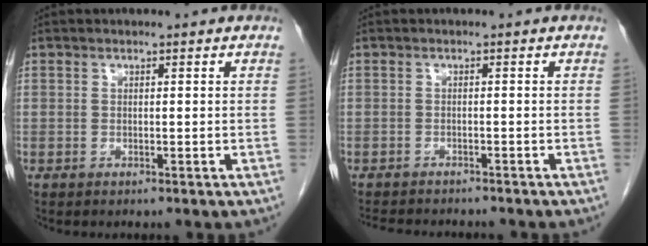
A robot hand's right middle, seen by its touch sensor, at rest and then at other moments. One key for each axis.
{"total": 7.7, "fx": -7.1, "fy": 1.5, "fz": 2.6, "tx": -0.040, "ty": -0.007, "tz": -0.098}